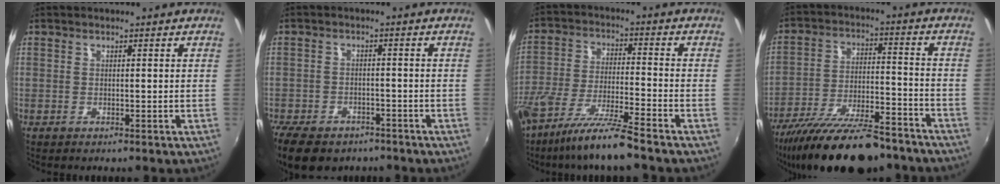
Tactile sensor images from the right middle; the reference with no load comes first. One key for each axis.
{"total": 12.1, "fx": -8.8, "fy": 6.3, "fz": 5.5, "tx": -0.139, "ty": -0.020, "tz": -0.140}
{"total": 12.9, "fx": -10.3, "fy": -0.3, "fz": 7.8, "tx": -0.157, "ty": -0.030, "tz": -0.185}
{"total": 21.9, "fx": -17.6, "fy": 6.1, "fz": 11.5, "tx": -0.211, "ty": -0.033, "tz": -0.266}